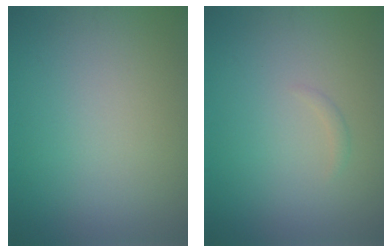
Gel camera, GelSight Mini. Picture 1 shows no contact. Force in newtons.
{"total": 0.5, "press": 0.5, "slide": 0.0}